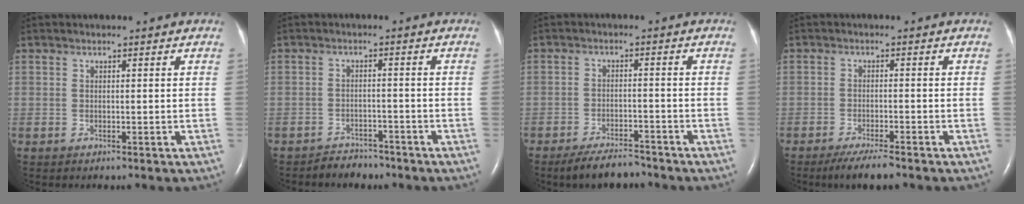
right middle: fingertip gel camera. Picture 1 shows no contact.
{"total": 3.3, "force": [-3.0, 1.4, -0.1], "torque": [-0.007, 0.001, -0.045]}
{"total": 5.8, "force": [-5.0, 1.5, 2.4], "torque": [-0.047, -0.010, -0.086]}
{"total": 4.9, "force": [-3.8, 0.5, 3.0], "torque": [-0.056, -0.012, -0.064]}